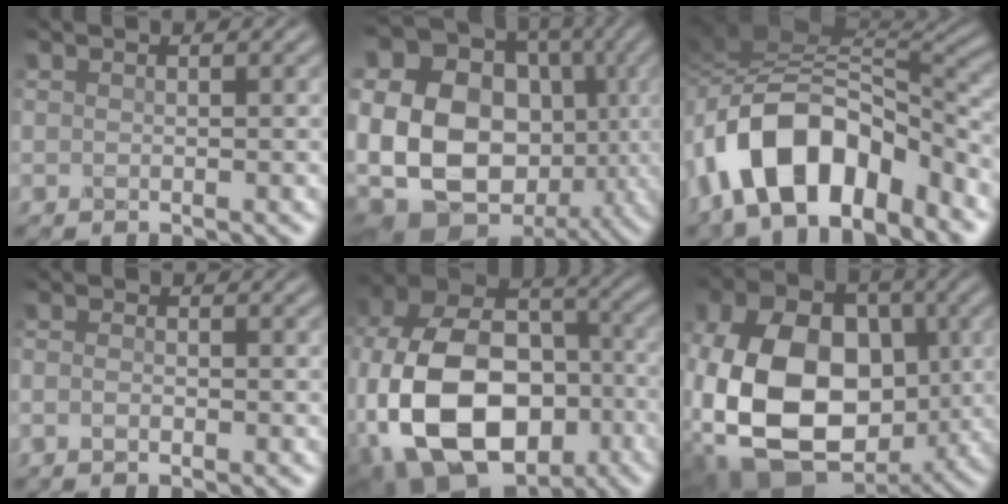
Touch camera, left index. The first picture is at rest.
{"total": 21.8, "force": [-1.1, 17.9, 12.3], "torque": [-0.245, -0.009, -0.056]}
{"total": 13.0, "force": [-6.4, 6.7, 9.1], "torque": [-0.159, -0.001, -0.118]}
{"total": 1.4, "force": [-0.6, 0.6, 1.1], "torque": [-0.018, -0.003, -0.014]}
{"total": 17.7, "force": [-5.3, 12.3, 11.6], "torque": [-0.236, -0.020, -0.081]}
{"total": 14.7, "force": [-1.8, 10.3, 10.3], "torque": [-0.216, -0.020, -0.035]}